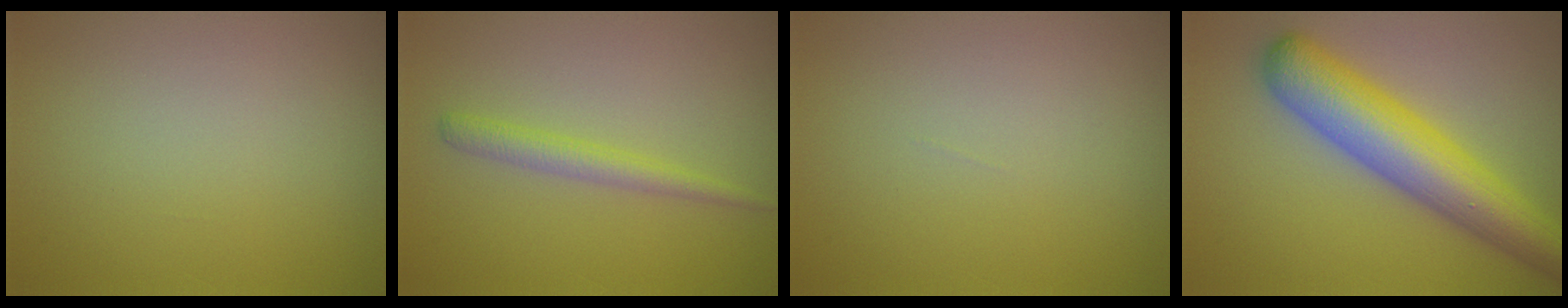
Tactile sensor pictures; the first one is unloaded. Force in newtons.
{"total": 2.0, "press": 2.0, "slide": 0.0}
{"total": 0.0}
{"total": 8.4, "press": 8.4, "slide": 0.3}